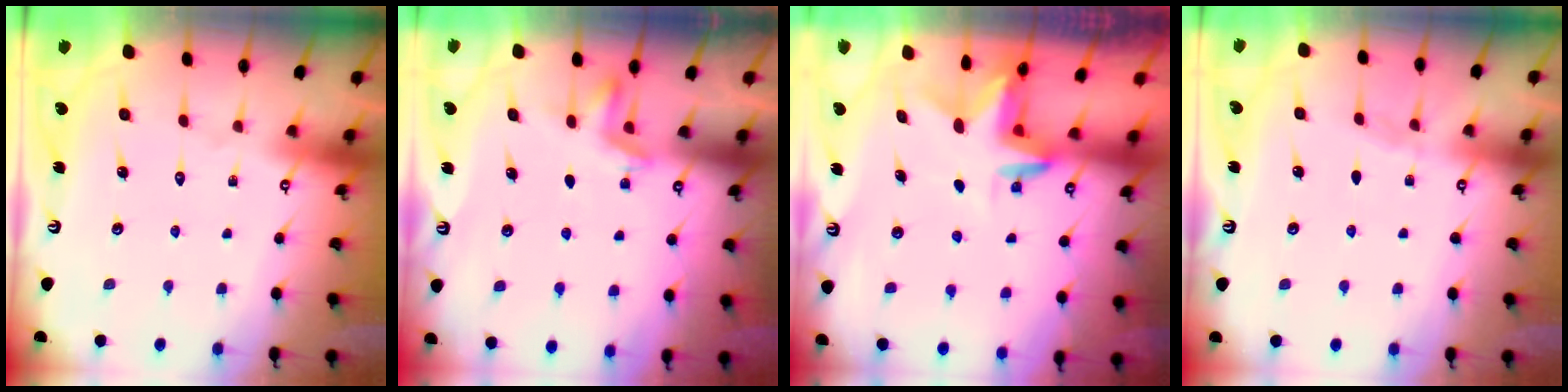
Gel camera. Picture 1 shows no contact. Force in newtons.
{"total": 3.6, "press": 3.4, "slide": 0.9}
{"total": 3.0, "press": 3.0, "slide": 0.2}
{"total": 1.0, "press": 1.0, "slide": 0.3}